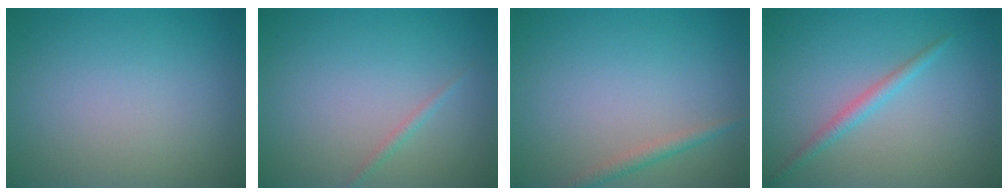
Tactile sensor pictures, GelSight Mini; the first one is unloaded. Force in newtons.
{"total": 0.7, "press": 0.7, "slide": 0.1}
{"total": 1.5, "press": 1.5, "slide": 0.0}
{"total": 1.6, "press": 1.6, "slide": 0.1}